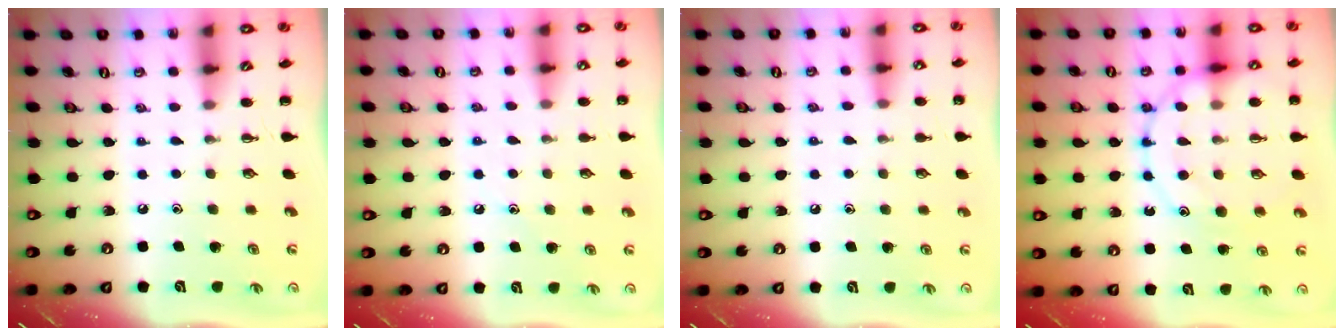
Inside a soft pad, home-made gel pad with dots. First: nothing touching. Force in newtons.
{"total": 7.5, "press": 7.3, "slide": 2.0}
{"total": 6.5, "press": 6.1, "slide": 2.2}
{"total": 15.7, "press": 15.5, "slide": 2.1}